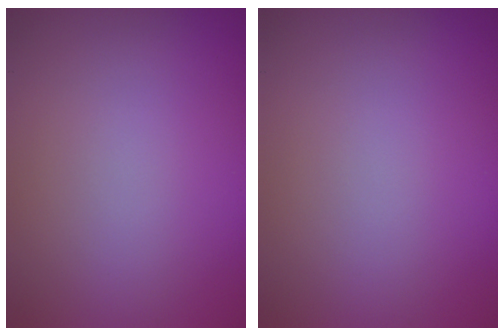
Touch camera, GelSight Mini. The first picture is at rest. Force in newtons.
{"total": 0.0}